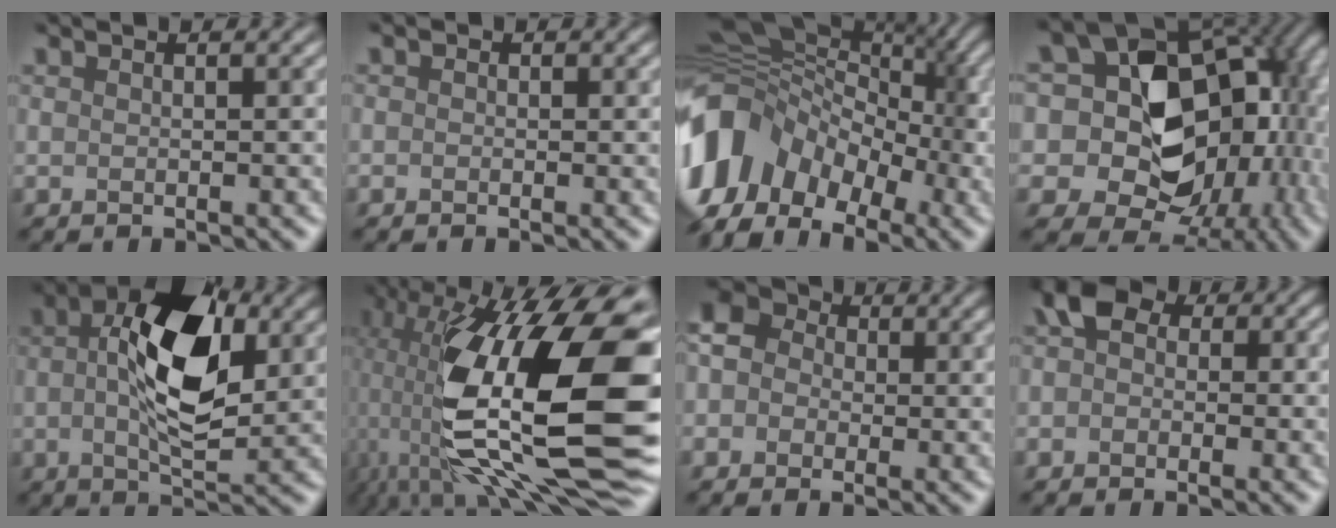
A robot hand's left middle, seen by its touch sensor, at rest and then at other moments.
{"total": 1.3, "force": [-0.6, -0.6, -0.9], "torque": [-0.003, 0.001, 0.004]}
{"total": 8.8, "force": [-4.6, 6.4, 3.8], "torque": [-0.110, 0.004, -0.076]}
{"total": 16.8, "force": [-0.2, 13.8, 9.6], "torque": [-0.151, -0.007, 0.035]}
{"total": 6.9, "force": [0.8, 2.5, 6.4], "torque": [-0.137, 0.015, 0.028]}
{"total": 17.6, "force": [0.3, 7.7, 15.9], "torque": [-0.339, -0.013, 0.030]}
{"total": 2.2, "force": [-1.3, 1.7, -0.2], "torque": [-0.016, 0.007, -0.007]}
{"total": 1.4, "force": [-0.9, 1.0, 0.4], "torque": [-0.032, 0.008, -0.003]}